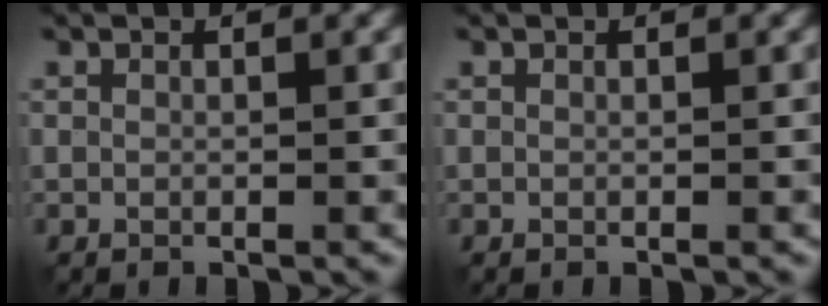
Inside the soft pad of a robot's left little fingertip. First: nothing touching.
{"total": 0.0}